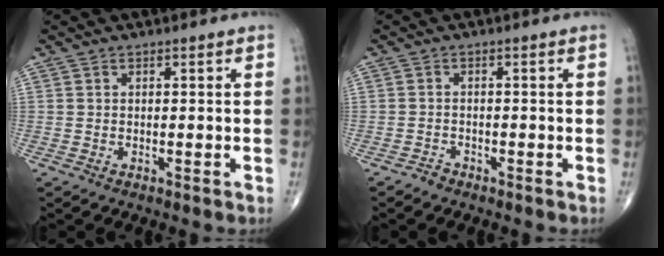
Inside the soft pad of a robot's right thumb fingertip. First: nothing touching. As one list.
[{"total": 1.2, "force": [-1.0, 0.5, -0.1], "torque": [0.005, 0.002, -0.025]}]